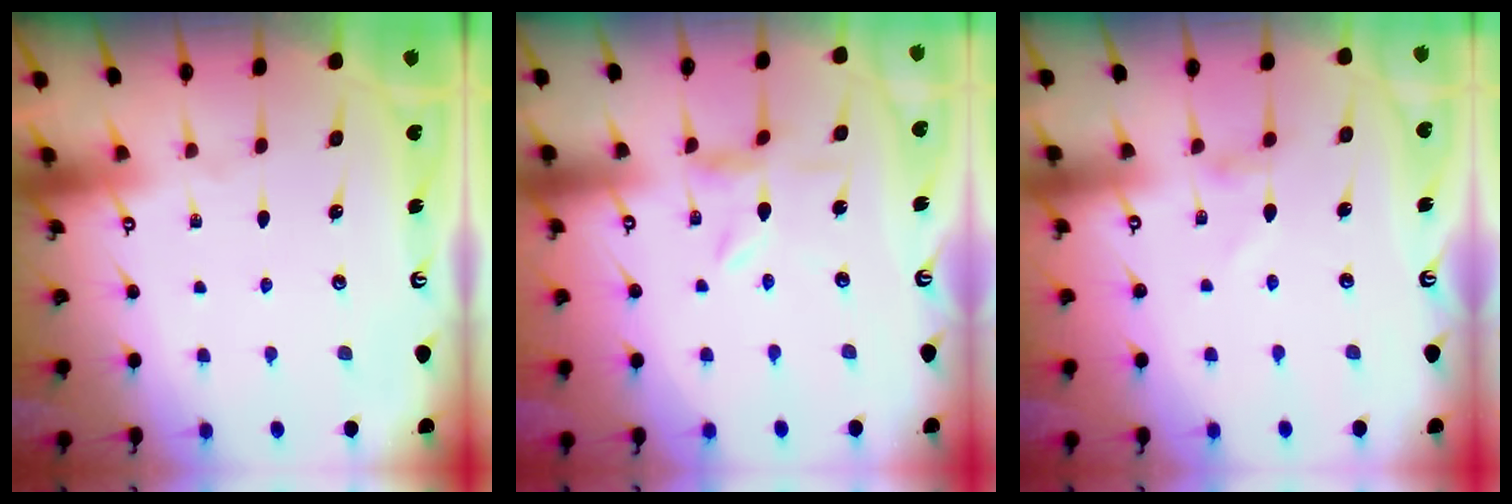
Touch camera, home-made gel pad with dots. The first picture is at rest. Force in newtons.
{"total": 2.2, "press": 2.2, "slide": 0.2}
{"total": 0.0}